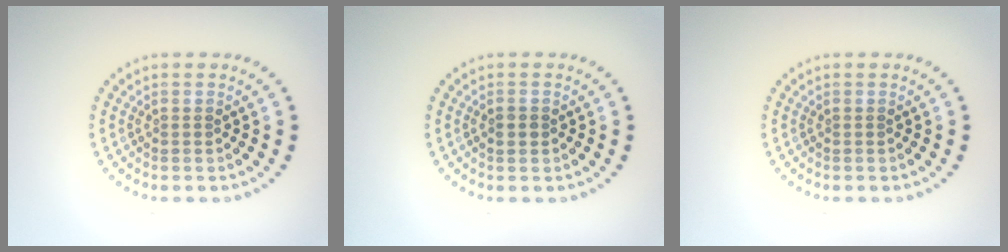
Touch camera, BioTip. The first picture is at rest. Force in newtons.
{"total": 1.3, "press": 1.2, "slide": 0.3}
{"total": 0.0}